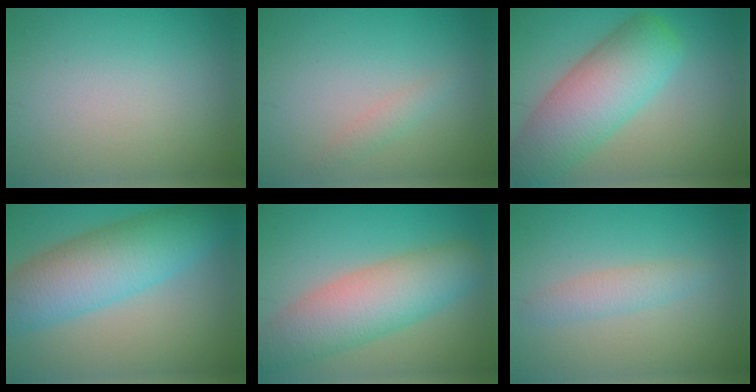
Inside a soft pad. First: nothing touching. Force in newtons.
{"total": 1.2, "press": 1.2, "slide": 0.0}
{"total": 8.4, "press": 8.4, "slide": 0.4}
{"total": 8.6, "press": 8.6, "slide": 0.2}
{"total": 7.3, "press": 7.3, "slide": 0.3}
{"total": 2.0, "press": 2.0, "slide": 0.0}